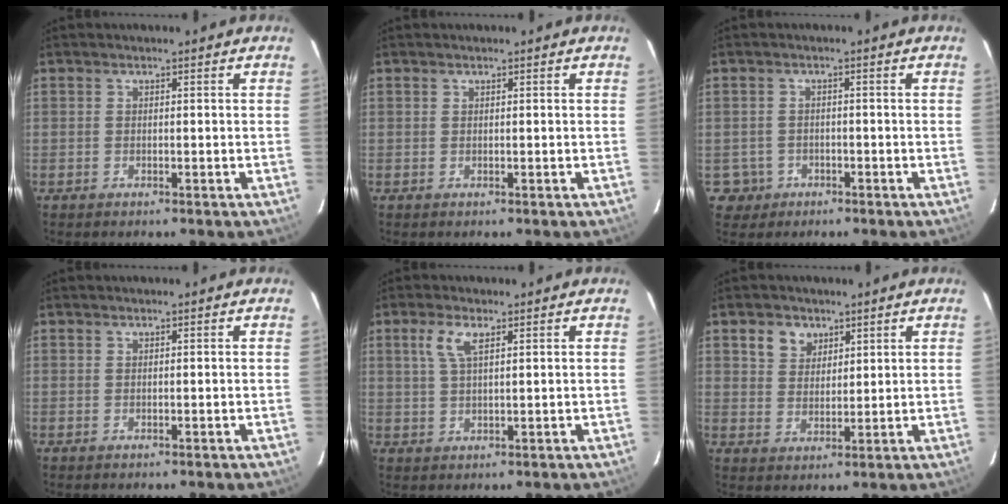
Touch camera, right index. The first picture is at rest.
{"total": 0.0}
{"total": 3.9, "force": [-1.4, 3.6, 0.1], "torque": [-0.012, 0.014, -0.019]}
{"total": 0.0}
{"total": 4.2, "force": [2.0, 1.4, 3.4], "torque": [-0.070, 0.006, 0.042]}
{"total": 5.1, "force": [2.8, 3.9, 1.7], "torque": [-0.026, 0.015, 0.056]}